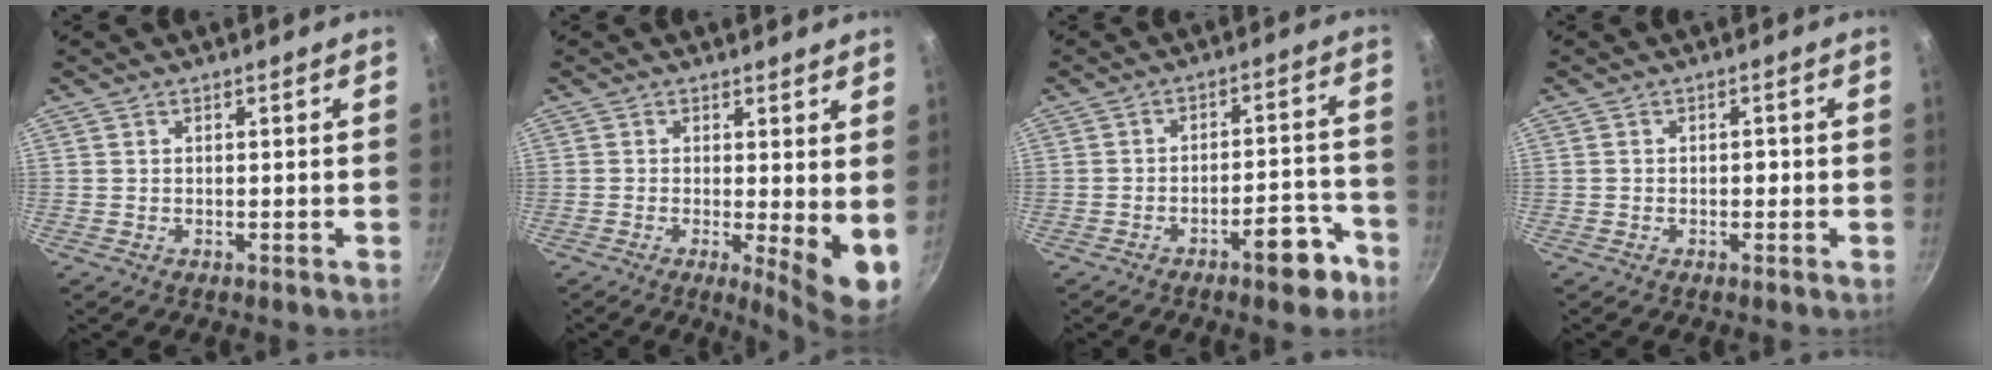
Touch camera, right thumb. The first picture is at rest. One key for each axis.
{"total": 7.2, "fx": -0.1, "fy": 2.0, "fz": 6.9, "tx": -0.089, "ty": -0.021, "tz": -0.001}
{"total": 8.5, "fx": -5.3, "fy": 3.1, "fz": 5.9, "tx": -0.057, "ty": 0.053, "tz": -0.063}
{"total": 1.2, "fx": -0.3, "fy": 0.8, "fz": 0.8, "tx": -0.008, "ty": 0.005, "tz": -0.007}